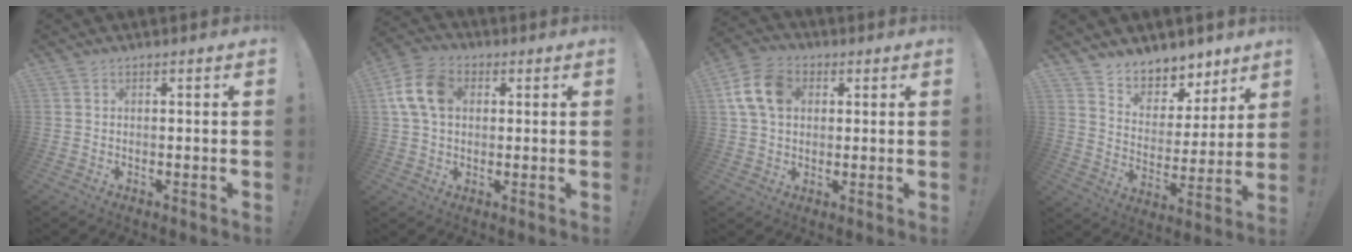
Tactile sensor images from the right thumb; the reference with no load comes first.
{"total": 12.2, "force": [2.7, 8.9, 7.9], "torque": [-0.141, 0.012, 0.055]}
{"total": 11.9, "force": [3.2, 8.8, 7.3], "torque": [-0.135, 0.007, 0.066]}
{"total": 8.5, "force": [7.2, 4.4, 1.0], "torque": [-0.012, -0.076, 0.137]}